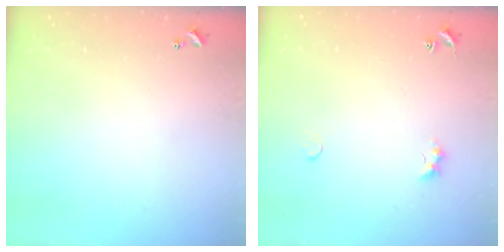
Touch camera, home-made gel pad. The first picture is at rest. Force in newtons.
{"total": 1.9, "press": 1.9, "slide": 0.5}